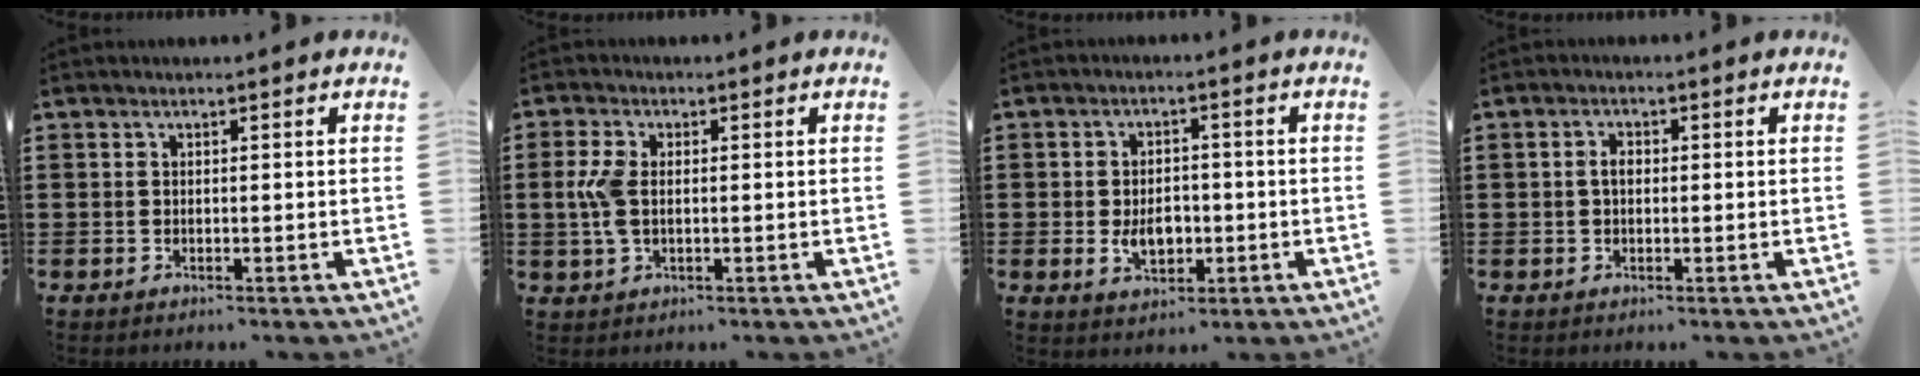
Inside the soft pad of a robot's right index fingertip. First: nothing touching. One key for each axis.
{"total": 5.0, "fx": 0.1, "fy": 2.8, "fz": 4.2, "tx": -0.120, "ty": -0.005, "tz": -0.009}
{"total": 4.6, "fx": -0.9, "fy": 3.0, "fz": 3.4, "tx": -0.057, "ty": 0.003, "tz": -0.017}
{"total": 2.0, "fx": 0.0, "fy": 1.2, "fz": 1.6, "tx": -0.033, "ty": 0.006, "tz": -0.001}